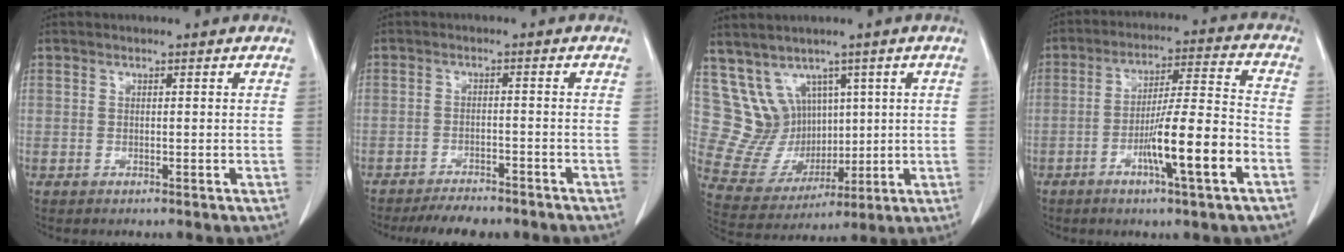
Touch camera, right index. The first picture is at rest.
{"total": 6.9, "force": [-6.0, 1.8, 2.7], "torque": [-0.037, -0.006, -0.086]}
{"total": 8.9, "force": [4.4, 7.5, 1.9], "torque": [-0.046, 0.037, 0.113]}
{"total": 12.0, "force": [-4.8, 0.1, 11.0], "torque": [-0.186, 0.002, -0.078]}